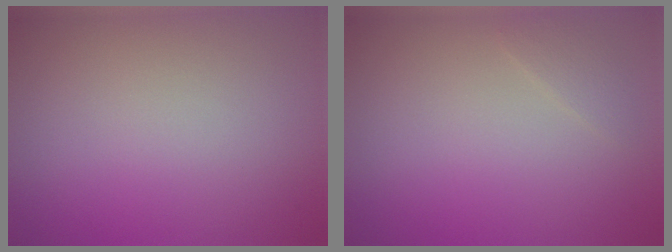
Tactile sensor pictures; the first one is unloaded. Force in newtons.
{"total": 0.9, "press": 0.9, "slide": 0.0}